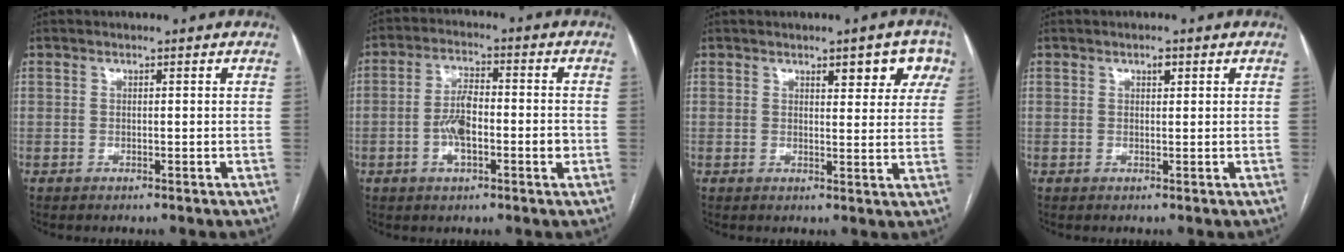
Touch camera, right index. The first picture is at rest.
{"total": 7.1, "force": [-1.4, 2.7, 6.4], "torque": [-0.125, 0.014, -0.025]}
{"total": 6.2, "force": [3.3, 2.2, 4.8], "torque": [-0.045, 0.008, 0.034]}
{"total": 1.2, "force": [0.6, 0.5, 0.8], "torque": [-0.014, 0.002, 0.008]}